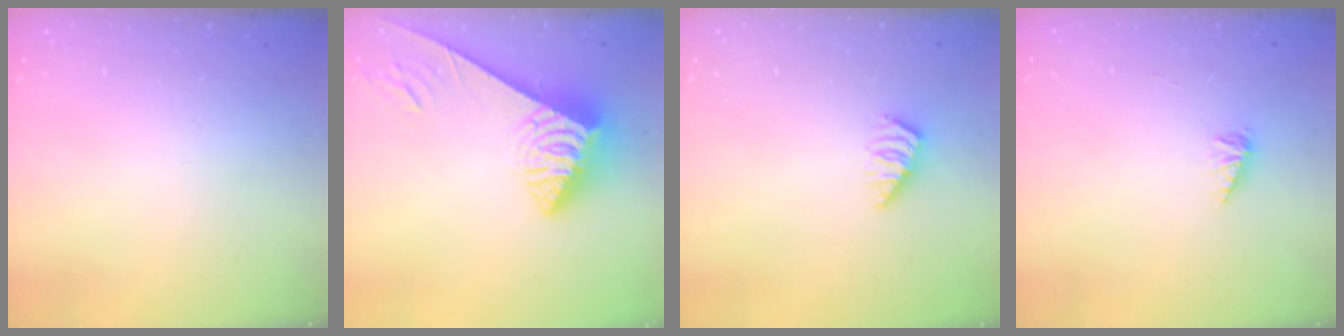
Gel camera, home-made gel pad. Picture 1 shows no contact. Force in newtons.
{"total": 6.2, "press": 6.1, "slide": 0.9}
{"total": 2.6, "press": 2.5, "slide": 0.4}
{"total": 2.4, "press": 2.4, "slide": 0.3}